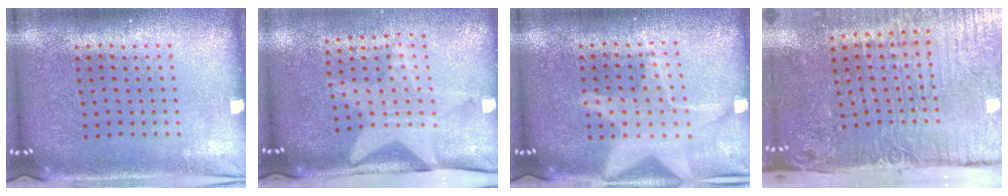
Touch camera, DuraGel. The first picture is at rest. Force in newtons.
{"total": 2.0, "press": 1.5, "slide": 1.4}
{"total": 2.3, "press": 2.3, "slide": 0.3}
{"total": 5.2, "press": 4.3, "slide": 3.0}